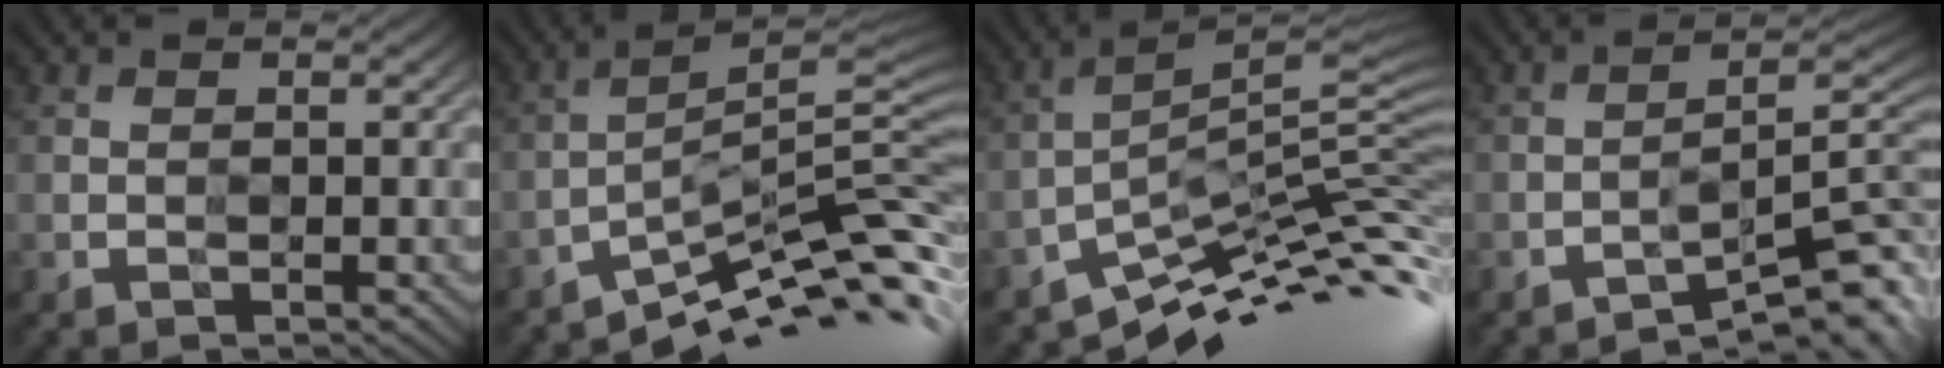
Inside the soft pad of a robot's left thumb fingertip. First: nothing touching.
{"total": 10.6, "force": [-6.4, 1.6, 8.3], "torque": [-0.136, 0.007, -0.108]}
{"total": 11.9, "force": [-6.9, 2.7, 9.4], "torque": [-0.163, 0.007, -0.125]}
{"total": 8.9, "force": [-5.7, 1.5, 6.6], "torque": [-0.096, 0.005, -0.092]}